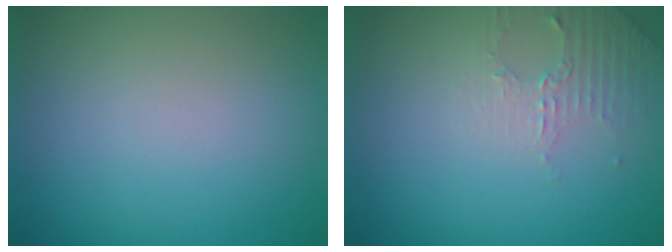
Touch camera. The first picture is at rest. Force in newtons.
{"total": 2.2, "press": 2.1, "slide": 0.6}